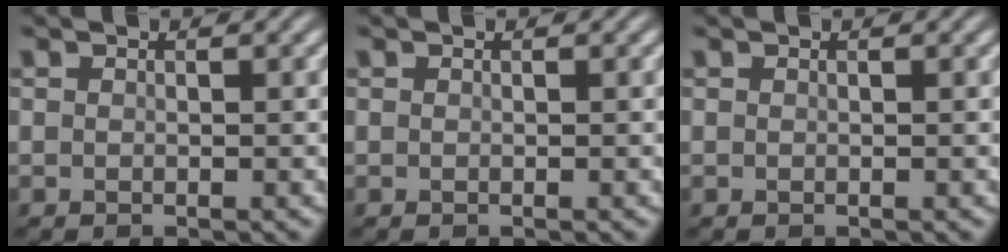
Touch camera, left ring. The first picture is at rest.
{"total": 0.0}
{"total": 0.0}